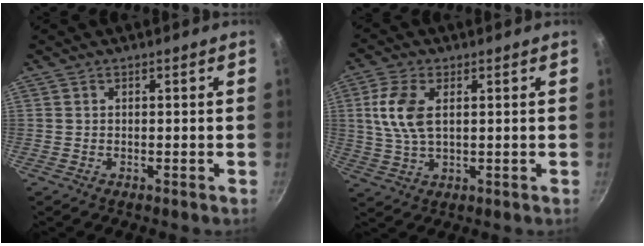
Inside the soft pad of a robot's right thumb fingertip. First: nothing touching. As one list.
[{"total": 8.4, "force": [1.8, 4.5, 6.8], "torque": [-0.142, 0.004, 0.035]}]